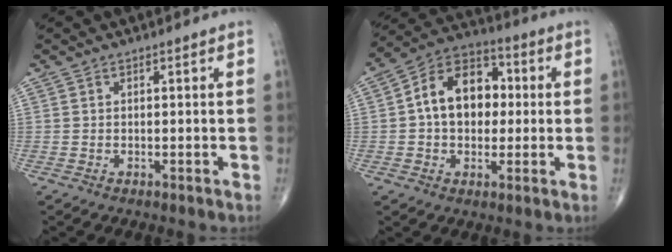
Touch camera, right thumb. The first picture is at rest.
{"total": 13.8, "force": [1.0, 9.8, 9.6], "torque": [-0.119, 0.028, 0.006]}